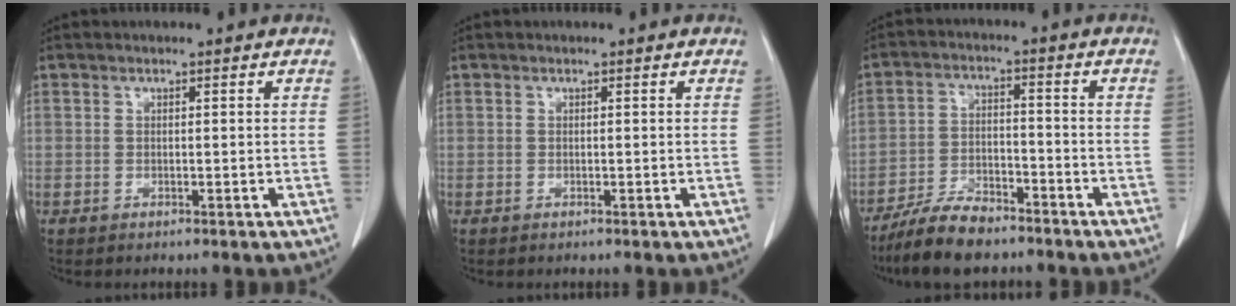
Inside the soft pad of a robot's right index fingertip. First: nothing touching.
{"total": 0.0}
{"total": 9.6, "force": [-7.8, 3.0, 4.8], "torque": [-0.089, -0.012, -0.143]}